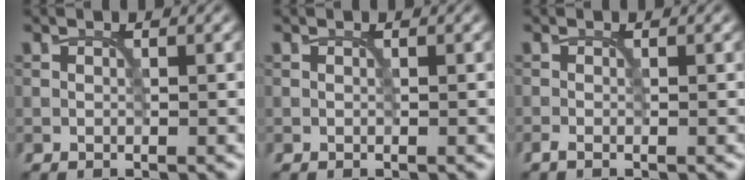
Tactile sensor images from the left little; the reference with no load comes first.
{"total": 0.0}
{"total": 0.8, "force": [-0.5, 0.1, 0.6], "torque": [-0.012, -0.003, -0.010]}